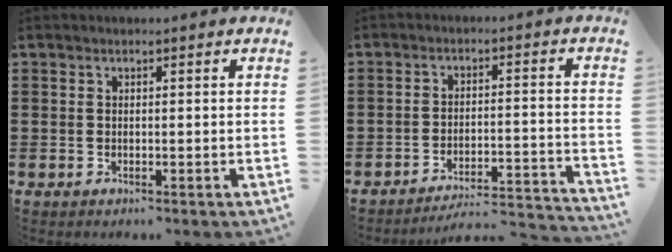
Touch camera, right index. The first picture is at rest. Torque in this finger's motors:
{"motor_torque": [-1.77, 0.37, -1.05, -0.21]}